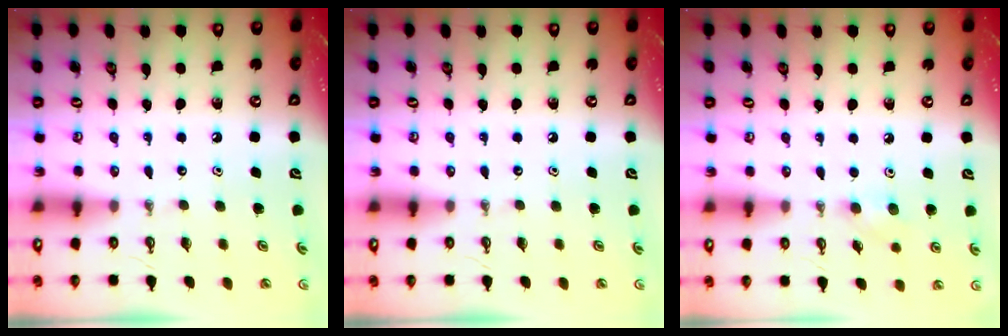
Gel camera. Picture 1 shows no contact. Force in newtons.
{"total": 0.0}
{"total": 6.4, "press": 6.3, "slide": 1.1}